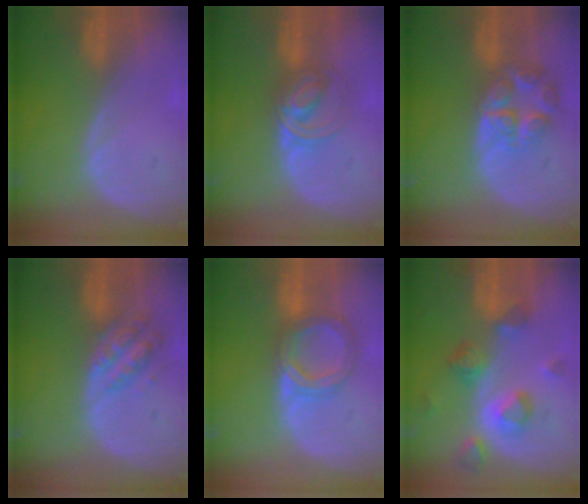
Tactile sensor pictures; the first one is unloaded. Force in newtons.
{"total": 5.6, "press": 5.6, "slide": 0.5}
{"total": 7.7, "press": 6.8, "slide": 3.6}
{"total": 6.0, "press": 5.4, "slide": 2.6}
{"total": 6.7, "press": 6.2, "slide": 2.6}
{"total": 8.0, "press": 7.7, "slide": 2.4}